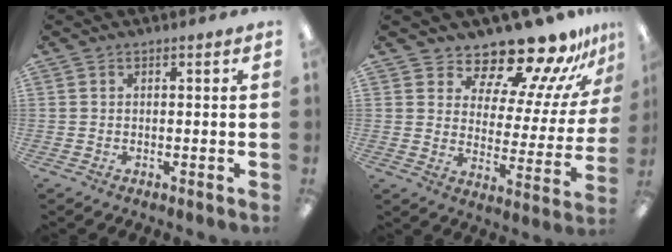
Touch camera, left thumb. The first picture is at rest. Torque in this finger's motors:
{"motor_torque": [0.20, 0.31, -0.26, 0.03, -0.02]}